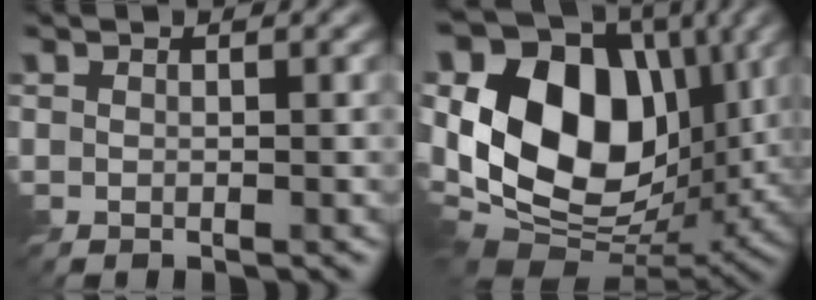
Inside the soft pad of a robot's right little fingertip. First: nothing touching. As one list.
[{"total": 15.6, "force": [2.4, 10.8, 11.1], "torque": [-0.210, 0.012, 0.030]}]